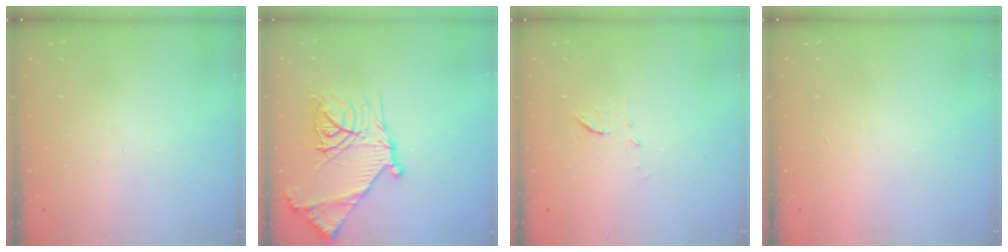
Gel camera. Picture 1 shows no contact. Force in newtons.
{"total": 22.5, "press": 22.4, "slide": 2.2}
{"total": 5.7, "press": 5.6, "slide": 1.3}
{"total": 1.6, "press": 1.6, "slide": 0.1}